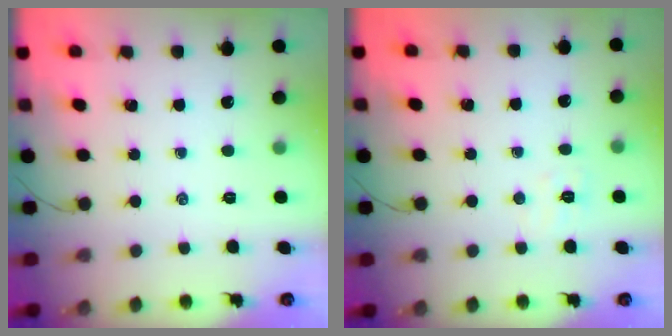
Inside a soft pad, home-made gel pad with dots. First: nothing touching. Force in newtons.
{"total": 5.3, "press": 5.1, "slide": 1.3}